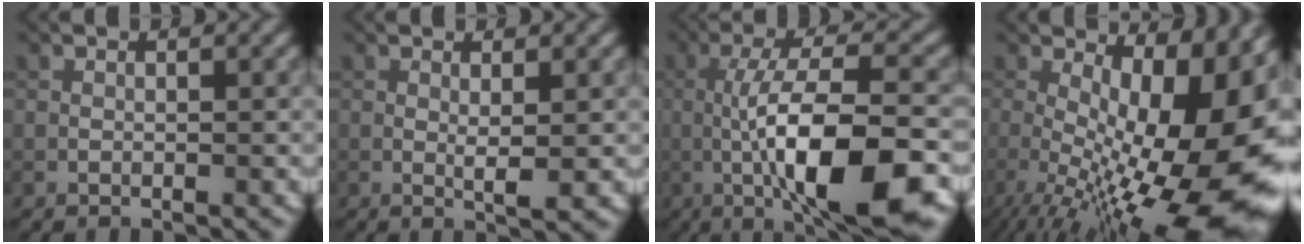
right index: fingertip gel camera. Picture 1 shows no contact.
{"total": 1.8, "force": [0.2, 0.1, 1.7], "torque": [-0.031, -0.004, 0.003]}
{"total": 11.5, "force": [-2.8, 3.0, 10.7], "torque": [-0.180, -0.001, -0.049]}
{"total": 17.7, "force": [-2.0, 6.9, 16.2], "torque": [-0.182, -0.010, -0.019]}